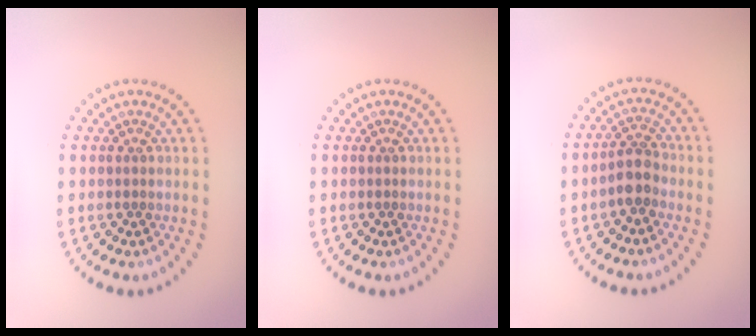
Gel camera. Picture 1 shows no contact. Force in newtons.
{"total": 0.0}
{"total": 2.2, "press": 1.9, "slide": 1.1}